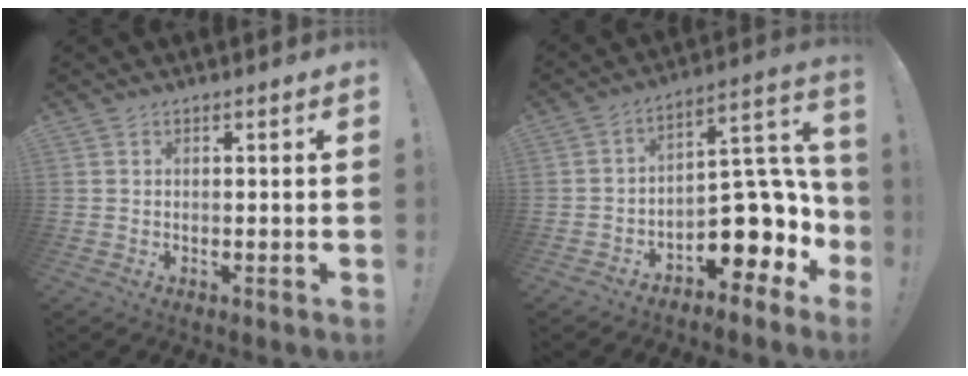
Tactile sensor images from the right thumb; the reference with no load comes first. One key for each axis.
{"total": 14.9, "fx": -4.2, "fy": 9.7, "fz": 10.4, "tx": -0.100, "ty": 0.020, "tz": -0.052}